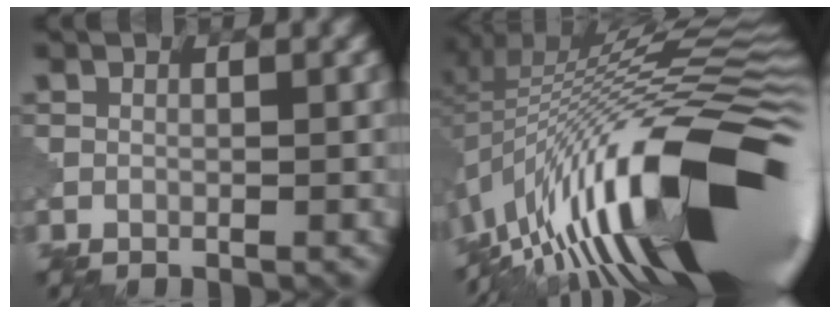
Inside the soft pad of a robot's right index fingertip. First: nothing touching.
{"total": 19.7, "force": [-6.6, 5.3, 17.9], "torque": [-0.255, 0.032, -0.126]}